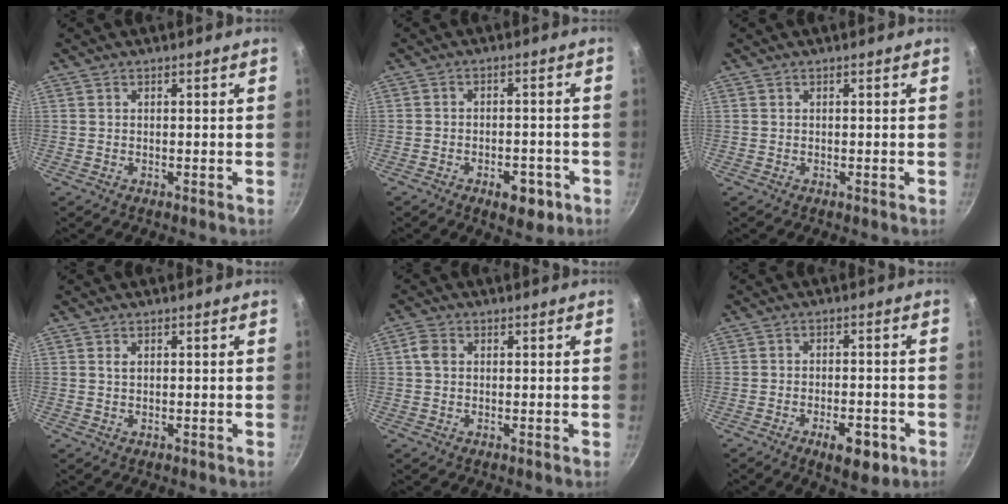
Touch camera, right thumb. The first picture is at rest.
{"total": 6.7, "force": [-3.3, 3.7, 4.5], "torque": [-0.042, 0.023, -0.038]}
{"total": 0.0}
{"total": 1.0, "force": [0.3, 0.6, 0.8], "torque": [-0.013, 0.001, 0.004]}
{"total": 2.7, "force": [0.3, 2.1, 1.6], "torque": [-0.031, 0.006, 0.000]}
{"total": 7.8, "force": [-3.7, 3.6, 5.8], "torque": [-0.071, 0.019, -0.048]}